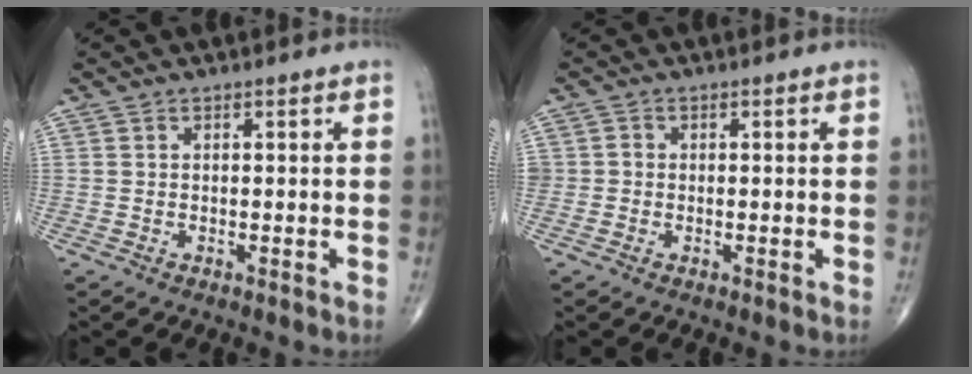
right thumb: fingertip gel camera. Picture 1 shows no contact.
{"total": 1.3, "force": [-0.3, 1.2, 0.4], "torque": [0.003, 0.005, -0.007]}